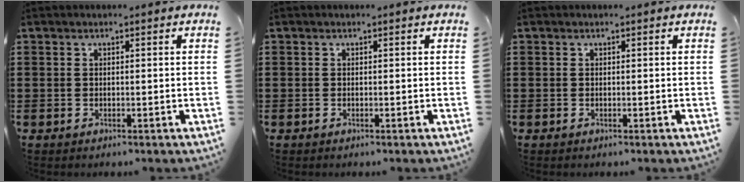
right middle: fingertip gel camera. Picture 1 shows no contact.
{"total": 0.0}
{"total": 0.0}